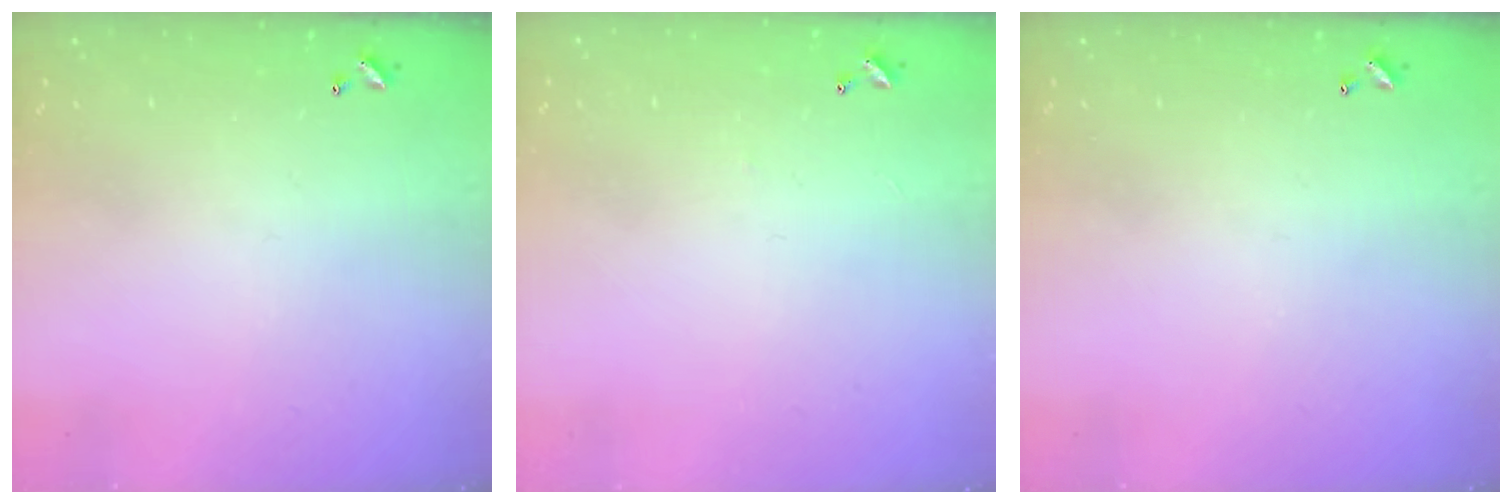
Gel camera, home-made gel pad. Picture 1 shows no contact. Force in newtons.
{"total": 2.3, "press": 2.2, "slide": 0.3}
{"total": 0.0}